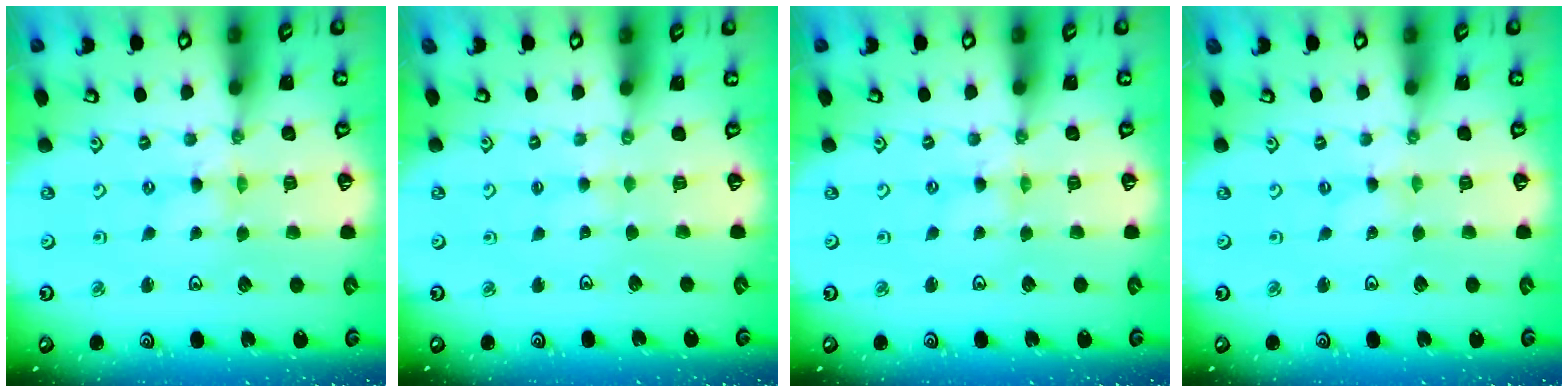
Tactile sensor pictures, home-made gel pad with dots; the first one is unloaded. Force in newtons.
{"total": 1.0, "press": 1.0, "slide": 0.3}
{"total": 0.6, "press": 0.6, "slide": 0.2}
{"total": 0.0}